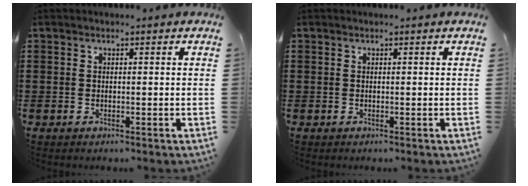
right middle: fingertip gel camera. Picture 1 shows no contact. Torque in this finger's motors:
{"motor_torque": [0.01, -0.01, 0.03, 0.02]}